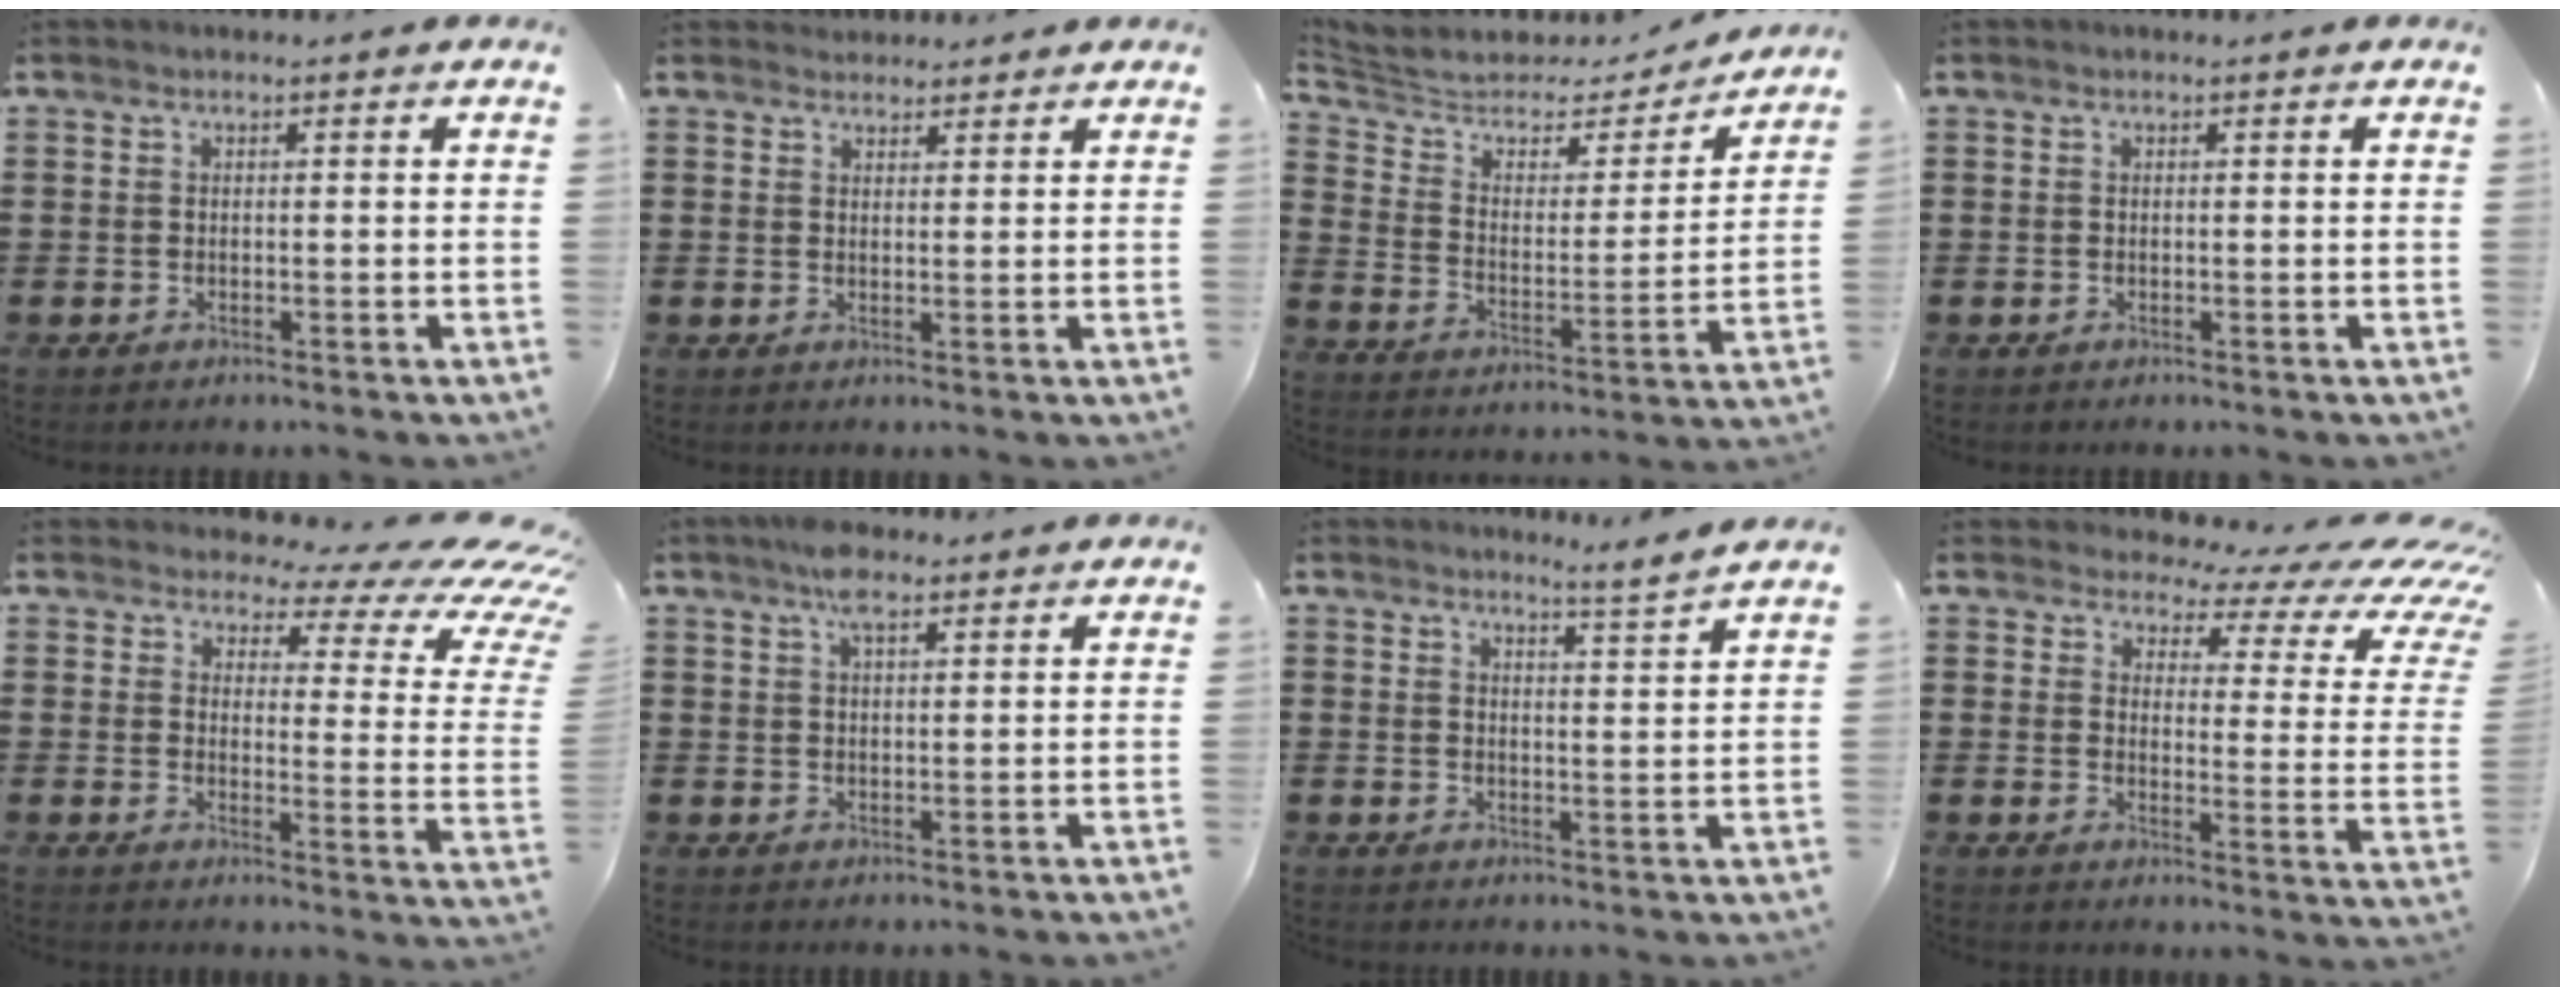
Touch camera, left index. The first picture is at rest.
{"total": 2.0, "force": [1.9, 0.6, -0.1], "torque": [-0.003, 0.002, 0.038]}
{"total": 5.2, "force": [4.3, 2.5, 1.4], "torque": [-0.058, -0.030, 0.069]}
{"total": 0.0}
{"total": 5.8, "force": [4.2, 2.2, 3.3], "torque": [-0.059, -0.034, 0.068]}
{"total": 4.4, "force": [2.9, 1.5, 3.0], "torque": [-0.065, 0.006, 0.053]}
{"total": 3.3, "force": [3.1, -0.9, 0.8], "torque": [-0.025, -0.014, 0.055]}
{"total": 5.2, "force": [4.1, 2.1, 2.4], "torque": [-0.054, -0.031, 0.065]}